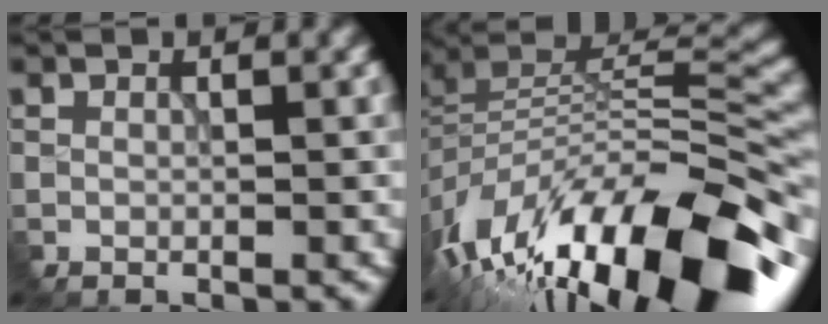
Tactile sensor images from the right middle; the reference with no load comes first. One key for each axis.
{"total": 16.0, "fx": -9.8, "fy": 6.5, "fz": 10.9, "tx": -0.212, "ty": -0.007, "tz": -0.143}